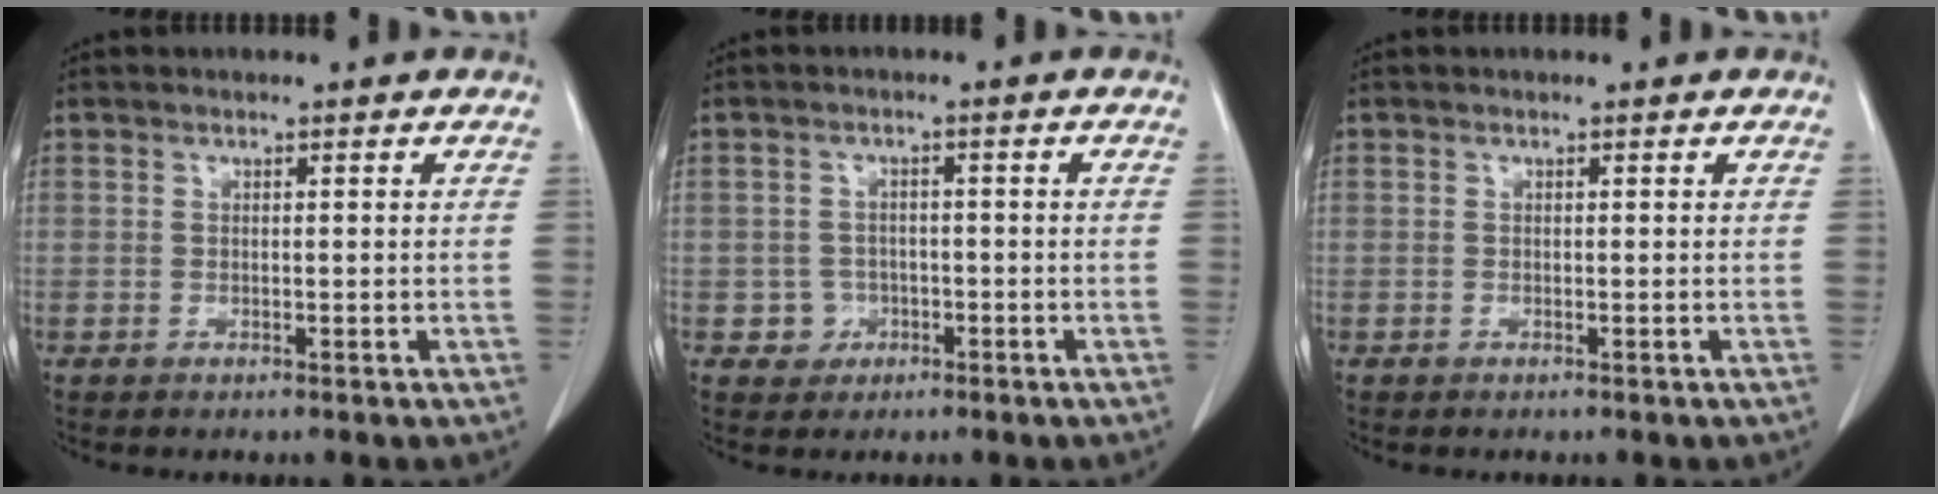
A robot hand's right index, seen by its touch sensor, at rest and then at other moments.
{"total": 2.9, "force": [-1.0, 2.7, -0.1], "torque": [0.013, 0.012, -0.012]}
{"total": 0.0}